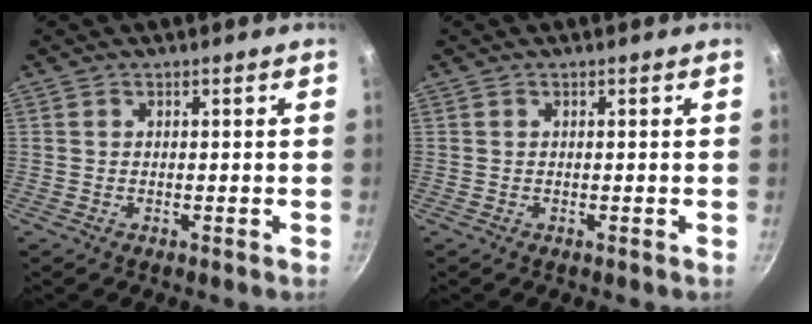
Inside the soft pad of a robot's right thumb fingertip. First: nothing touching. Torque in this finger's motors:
{"motor_torque": [0.00, 0.00, 0.02, 0.02, 0.00]}